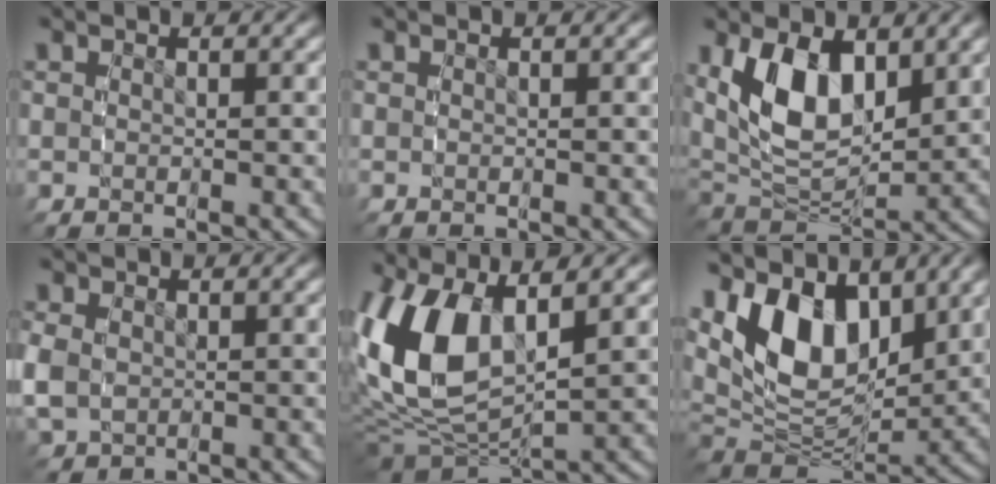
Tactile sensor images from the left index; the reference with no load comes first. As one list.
[{"total": 0.0}, {"total": 8.6, "force": [2.1, 5.5, 6.2], "torque": [-0.135, -0.017, 0.047]}, {"total": 3.3, "force": [-0.5, 2.8, 1.8], "torque": [-0.058, -0.017, 0.006]}, {"total": 10.9, "force": [1.2, 6.8, 8.3], "torque": [-0.203, -0.019, 0.036]}, {"total": 11.5, "force": [2.9, 7.8, 8.0], "torque": [-0.163, -0.017, 0.055]}]